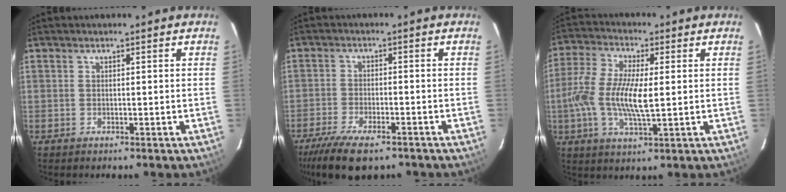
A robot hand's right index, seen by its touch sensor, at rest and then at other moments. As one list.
[{"total": 12.0, "force": [-9.0, 4.0, 6.9], "torque": [-0.161, -0.034, -0.156]}, {"total": 11.6, "force": [-0.5, 3.6, 11.1], "torque": [-0.232, 0.002, -0.017]}]